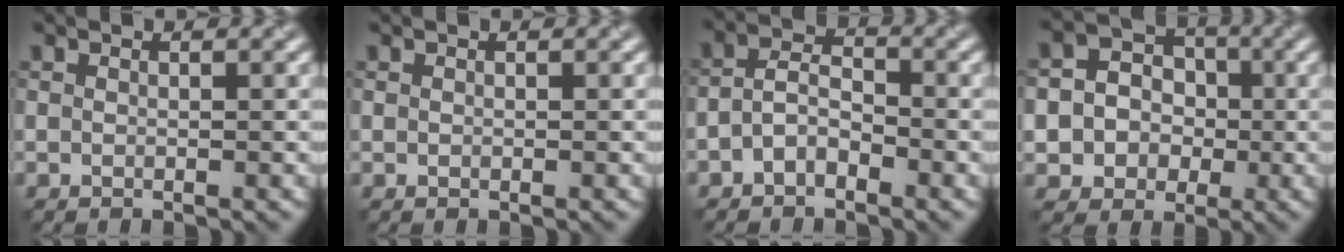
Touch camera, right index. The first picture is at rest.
{"total": 0.0}
{"total": 2.7, "force": [-1.2, 1.5, 1.8], "torque": [-0.036, 0.009, -0.031]}
{"total": 6.9, "force": [-1.3, 6.5, 1.9], "torque": [-0.027, 0.014, -0.042]}